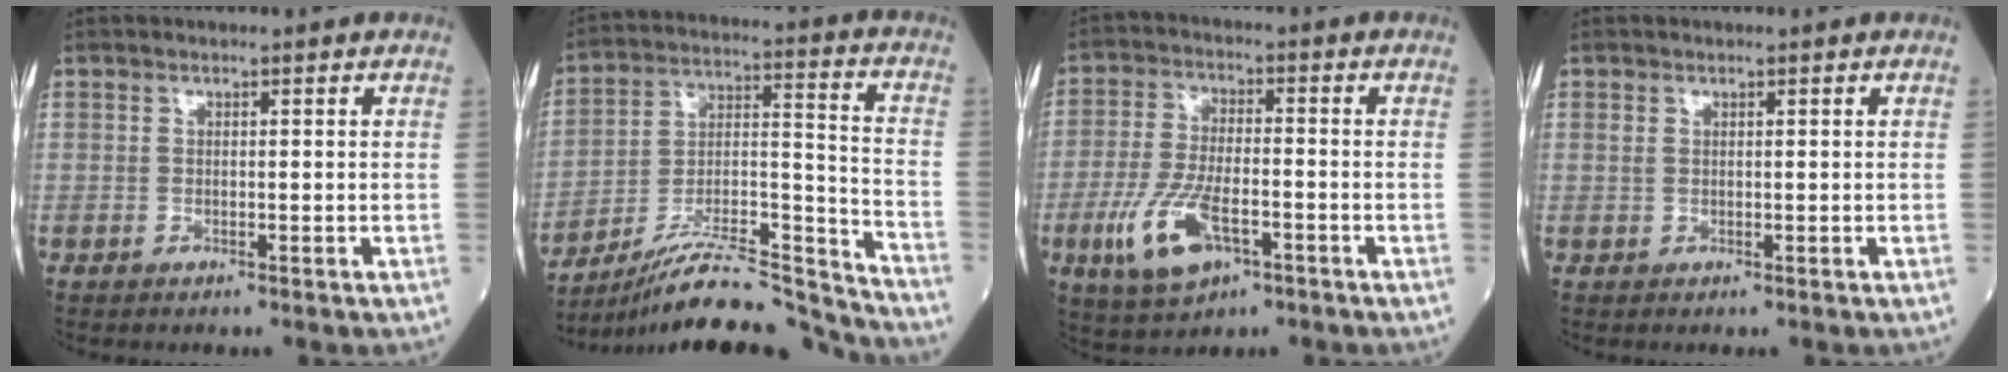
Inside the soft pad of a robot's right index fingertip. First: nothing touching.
{"total": 20.8, "force": [-19.6, 0.4, 7.0], "torque": [-0.121, 0.017, -0.323]}
{"total": 10.4, "force": [-4.3, 4.2, 8.5], "torque": [-0.185, -0.008, -0.075]}
{"total": 0.7, "force": [0.4, 0.5, 0.3], "torque": [-0.008, 0.004, 0.008]}